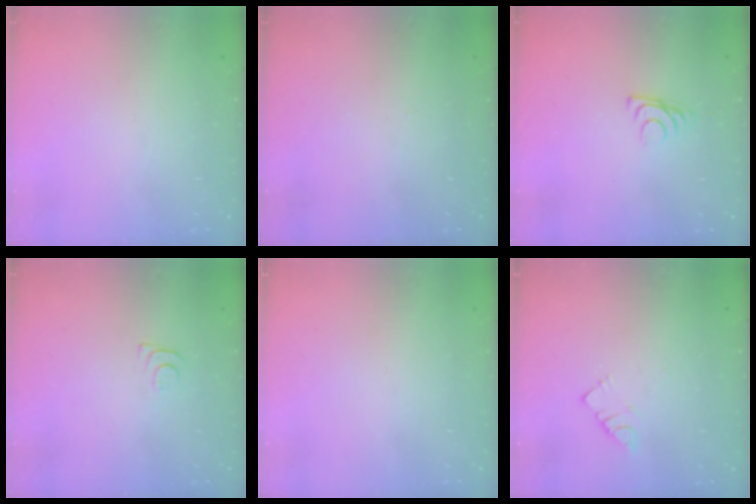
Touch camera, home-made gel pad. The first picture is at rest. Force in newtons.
{"total": 2.8, "press": 2.8, "slide": 0.4}
{"total": 6.8, "press": 6.8, "slide": 0.6}
{"total": 4.3, "press": 4.3, "slide": 0.6}
{"total": 1.5, "press": 1.5, "slide": 0.1}
{"total": 3.4, "press": 3.3, "slide": 0.6}